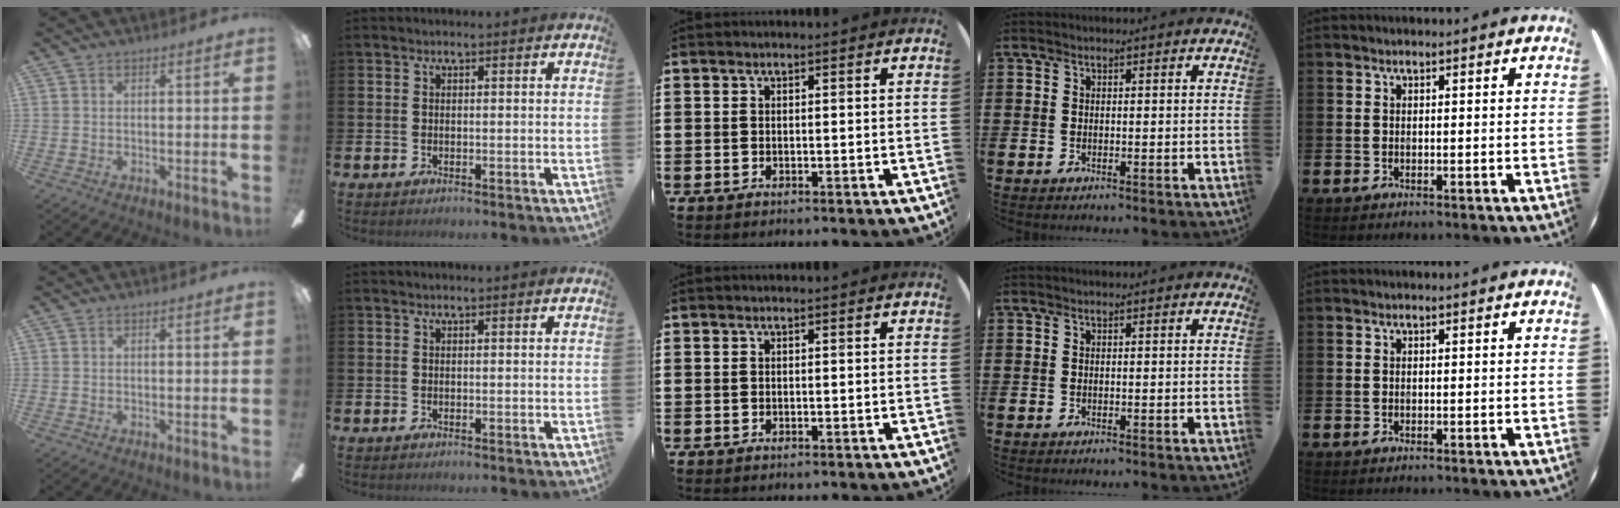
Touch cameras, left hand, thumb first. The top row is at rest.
{}